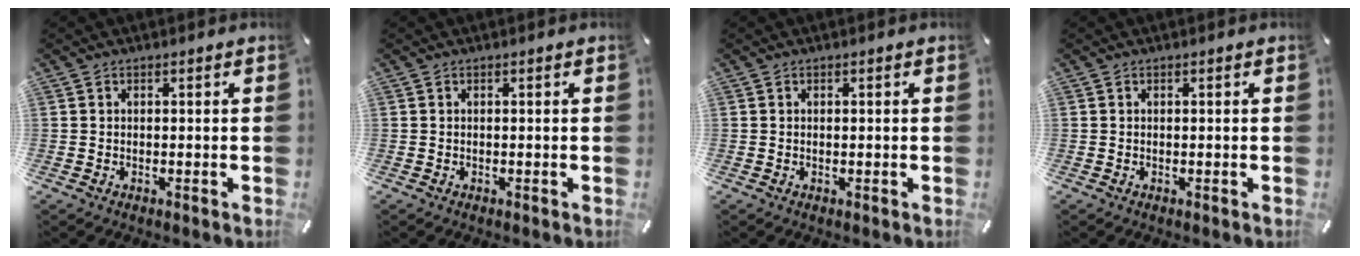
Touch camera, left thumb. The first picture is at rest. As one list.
[{"total": 0.0}, {"total": 0.0}, {"total": 0.0}]